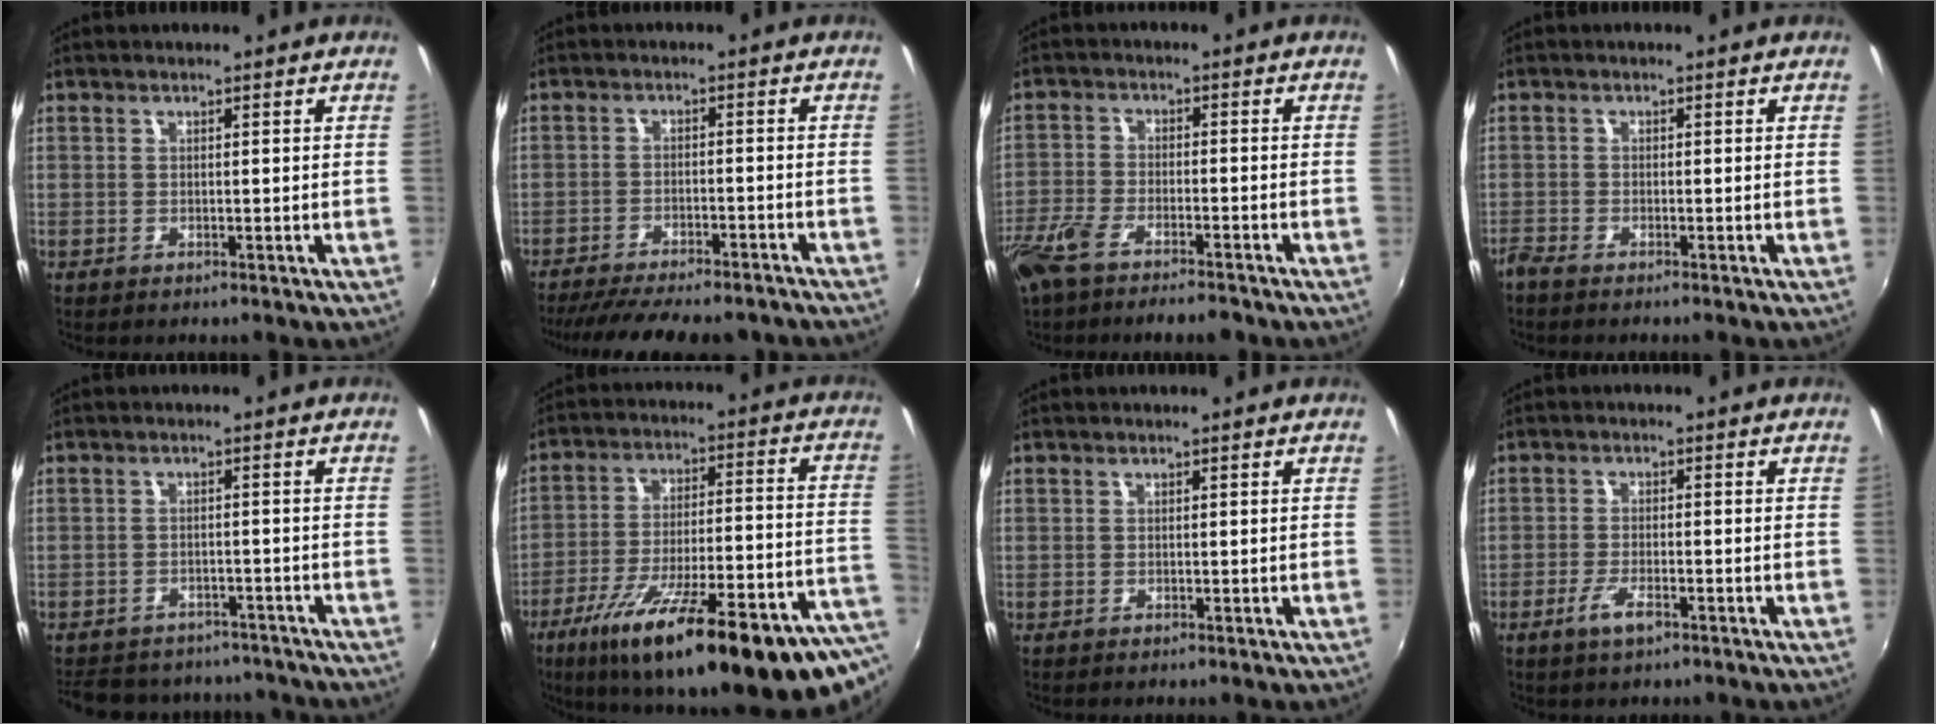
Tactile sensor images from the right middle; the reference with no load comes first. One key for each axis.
{"total": 18.7, "fx": -15.9, "fy": 4.4, "fz": 8.7, "tx": -0.174, "ty": -0.026, "tz": -0.219}
{"total": 10.0, "fx": -7.8, "fy": 2.7, "fz": 5.7, "tx": -0.140, "ty": -0.032, "tz": -0.145}
{"total": 2.0, "fx": -1.9, "fy": 0.2, "fz": 0.7, "tx": -0.023, "ty": -0.008, "tz": -0.040}
{"total": 16.6, "fx": -14.0, "fy": 6.8, "fz": 5.7, "tx": -0.132, "ty": 0.018, "tz": -0.182}
{"total": 31.7, "fx": -20.9, "fy": 6.0, "fz": 23.0, "tx": -0.331, "ty": -0.049, "tz": -0.293}
{"total": 0.0}
{"total": 3.9, "fx": -2.4, "fy": 1.0, "fz": 2.9, "tx": -0.067, "ty": -0.004, "tz": -0.047}